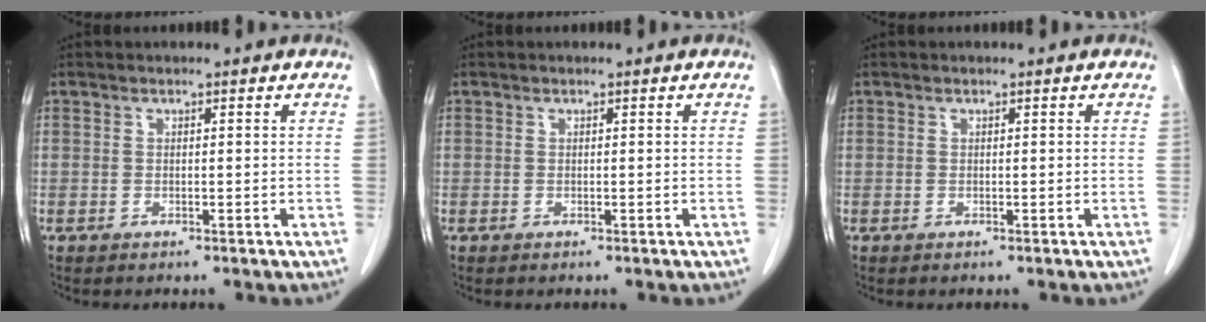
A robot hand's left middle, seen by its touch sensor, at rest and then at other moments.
{"total": 0.0}
{"total": 0.0}